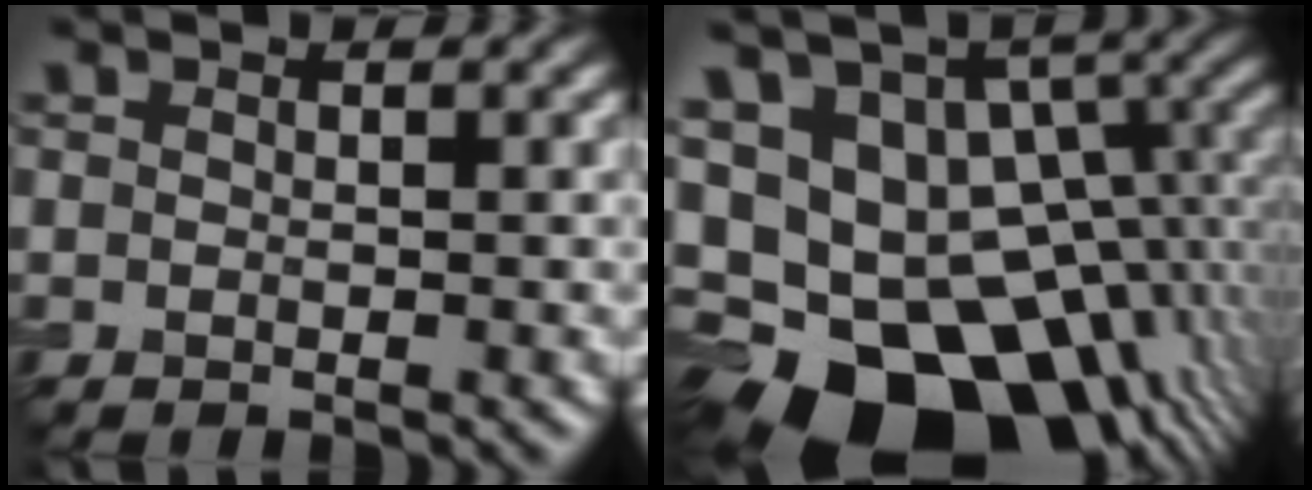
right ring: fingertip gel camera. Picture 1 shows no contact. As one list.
[{"total": 18.9, "force": [-5.0, 12.4, 13.4], "torque": [-0.206, -0.022, -0.068]}]